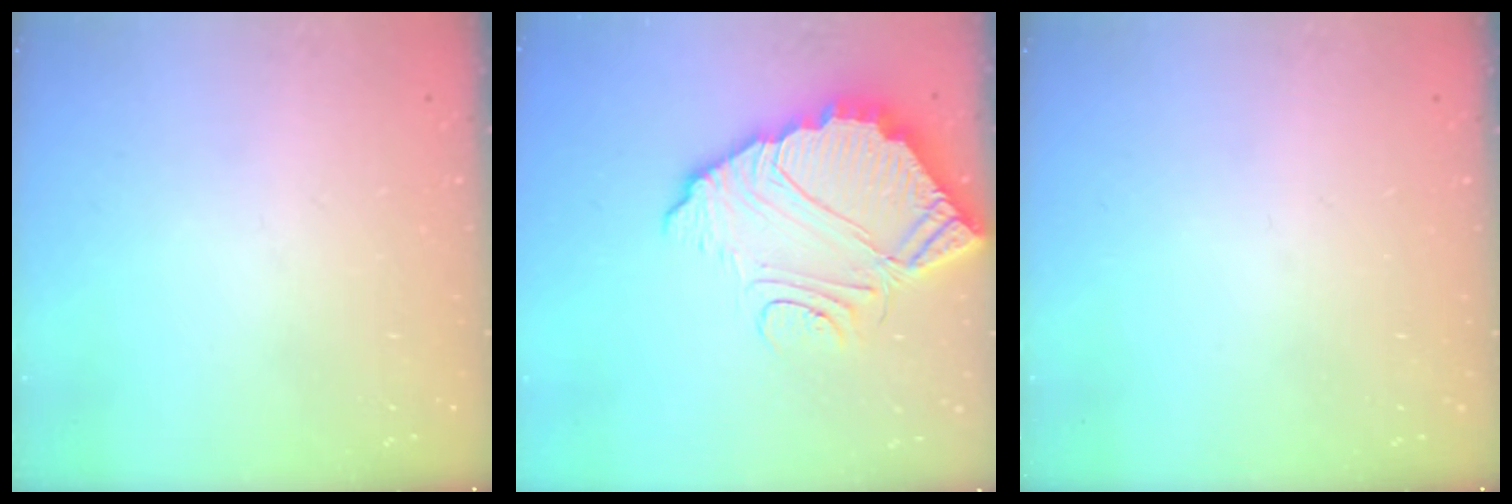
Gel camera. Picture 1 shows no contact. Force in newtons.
{"total": 10.7, "press": 10.6, "slide": 0.8}
{"total": 0.0}